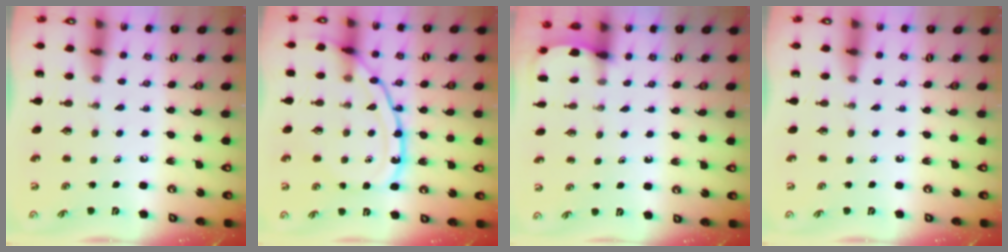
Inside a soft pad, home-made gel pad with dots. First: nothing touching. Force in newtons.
{"total": 15.8, "press": 15.7, "slide": 1.6}
{"total": 1.3, "press": 1.3, "slide": 0.1}
{"total": 0.0}